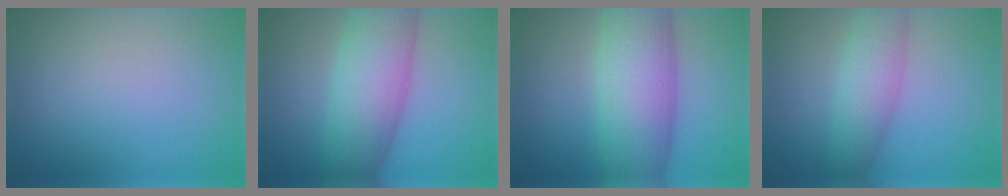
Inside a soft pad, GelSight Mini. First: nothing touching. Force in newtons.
{"total": 8.4, "press": 8.4, "slide": 0.1}
{"total": 9.7, "press": 9.7, "slide": 0.1}
{"total": 4.5, "press": 4.5, "slide": 0.0}